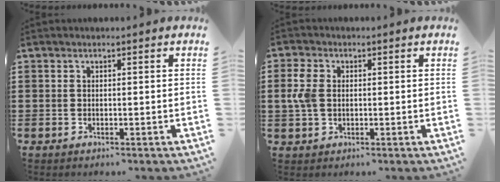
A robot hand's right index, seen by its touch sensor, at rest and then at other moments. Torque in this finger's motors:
{"motor_torque": [0.55, 0.02, 0.14, 0.09]}